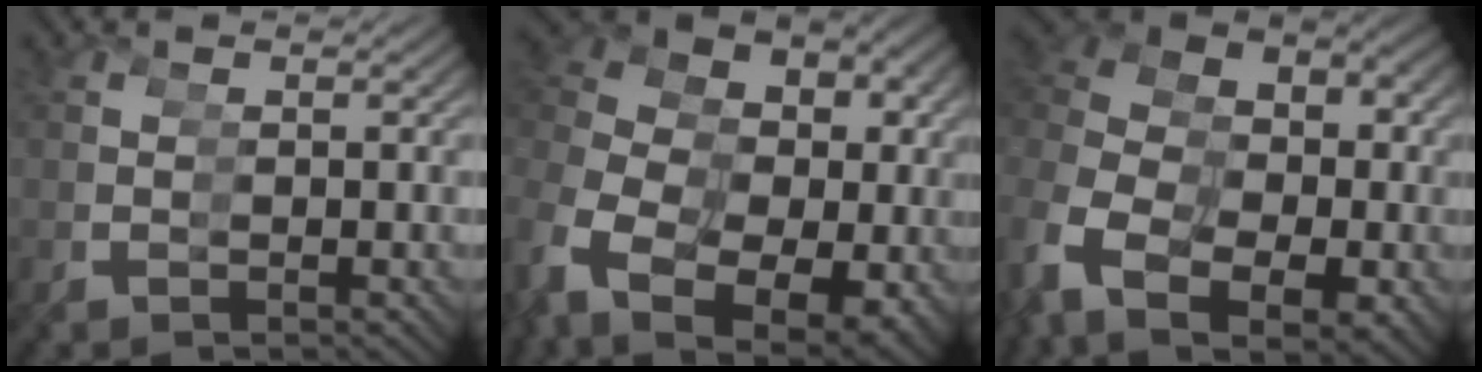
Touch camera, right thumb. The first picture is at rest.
{"total": 14.8, "force": [3.3, 10.1, 10.2], "torque": [-0.168, 0.027, 0.047]}
{"total": 12.1, "force": [3.2, 8.5, 7.9], "torque": [-0.152, 0.031, 0.044]}